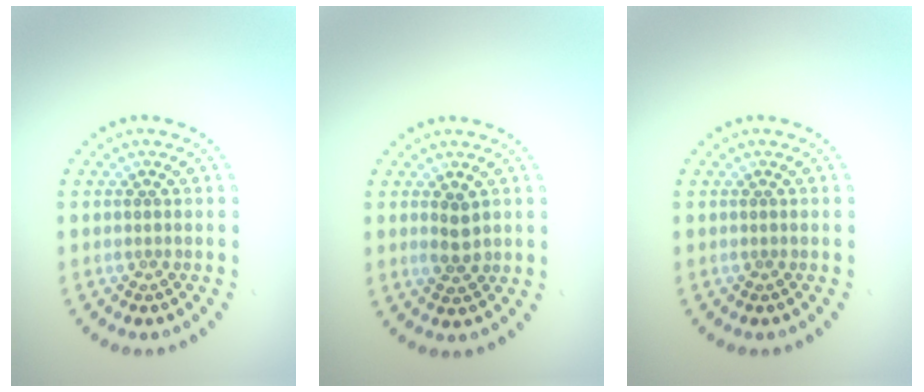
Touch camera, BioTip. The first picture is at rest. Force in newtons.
{"total": 1.7, "press": 1.7, "slide": 0.3}
{"total": 0.0}